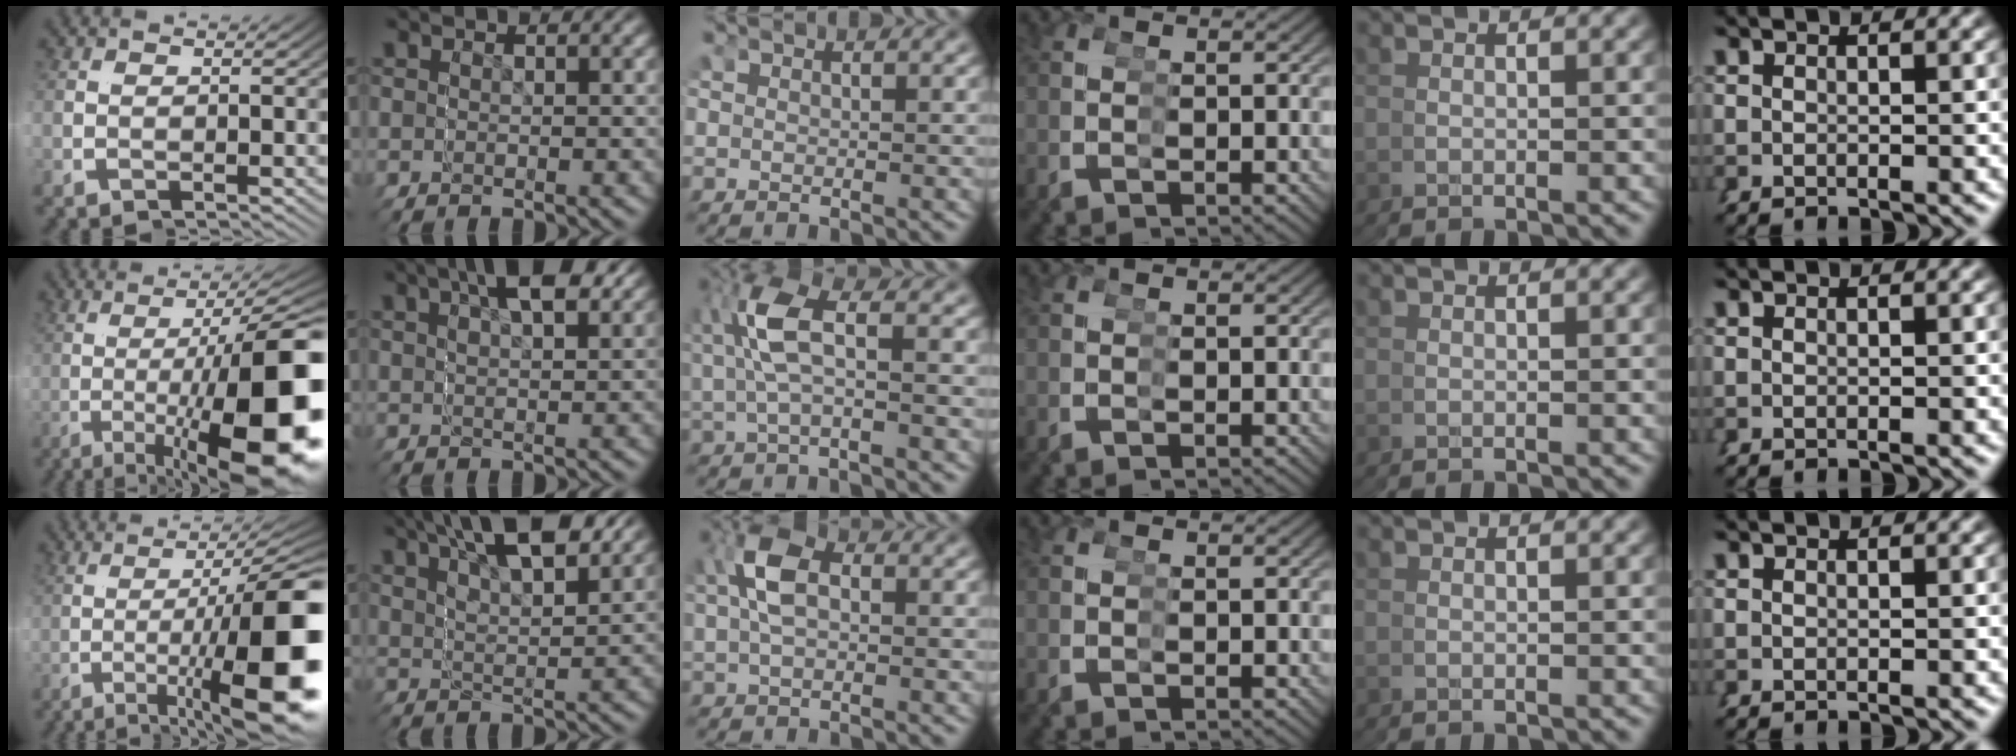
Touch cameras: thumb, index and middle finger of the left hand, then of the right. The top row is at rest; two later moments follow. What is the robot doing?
{"motion": "grasp_and_lifting", "object": "screwdriver"}